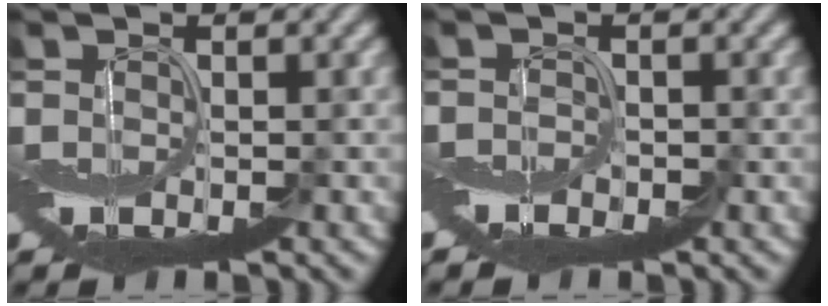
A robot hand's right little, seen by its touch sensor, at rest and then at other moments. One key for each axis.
{"total": 1.8, "fx": -1.5, "fy": 0.7, "fz": 0.5, "tx": -0.006, "ty": -0.003, "tz": -0.034}